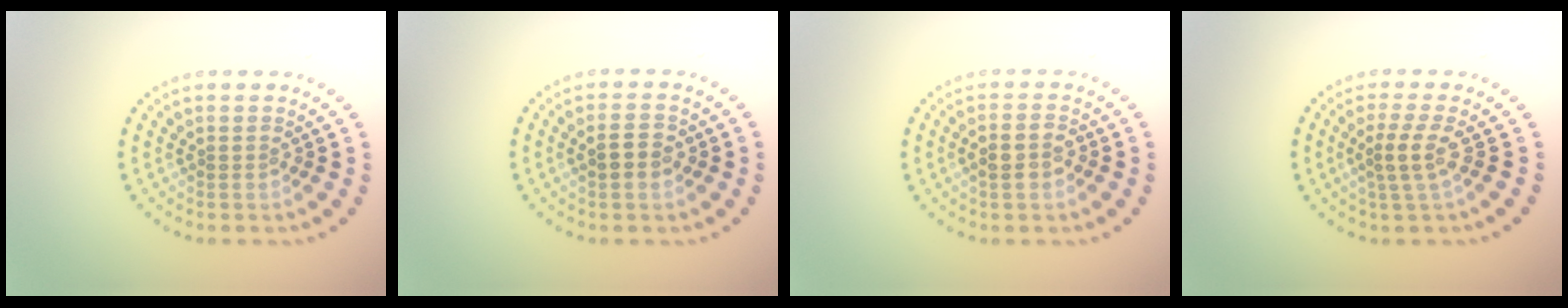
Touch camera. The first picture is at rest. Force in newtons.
{"total": 1.8, "press": 1.8, "slide": 0.1}
{"total": 2.1, "press": 2.0, "slide": 0.4}
{"total": 2.1, "press": 1.6, "slide": 1.4}